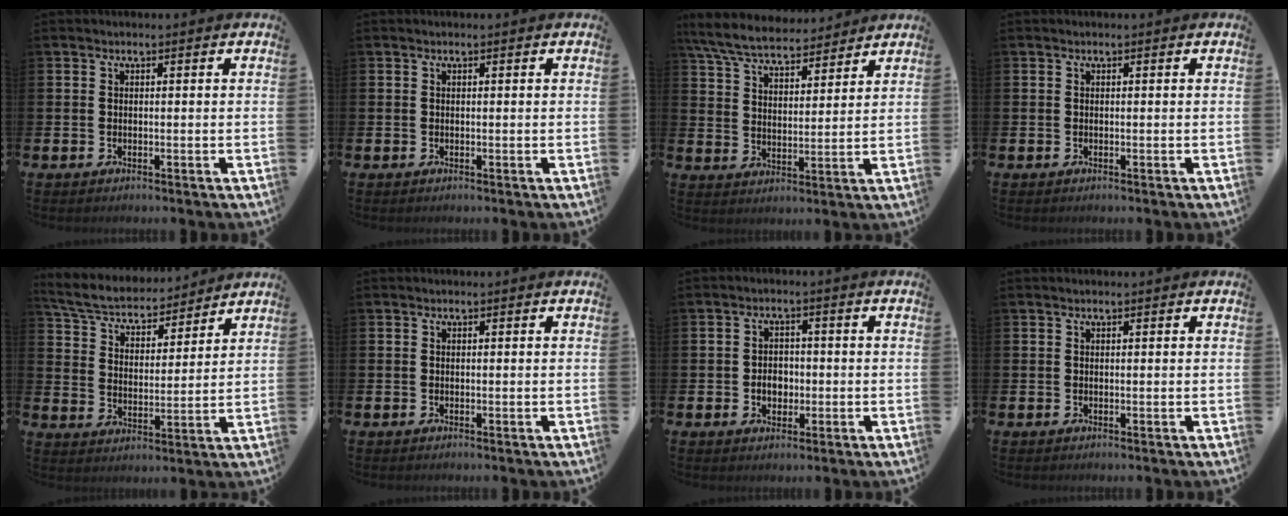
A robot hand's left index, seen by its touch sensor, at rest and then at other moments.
{"total": 0.0}
{"total": 7.3, "force": [6.9, 1.5, 2.1], "torque": [-0.071, -0.032, 0.125]}
{"total": 0.0}
{"total": 6.1, "force": [5.8, 1.5, 1.3], "torque": [-0.059, -0.042, 0.098]}
{"total": 0.0}
{"total": 3.0, "force": [-0.6, 2.4, 1.8], "torque": [-0.022, 0.000, -0.018]}
{"total": 0.0}